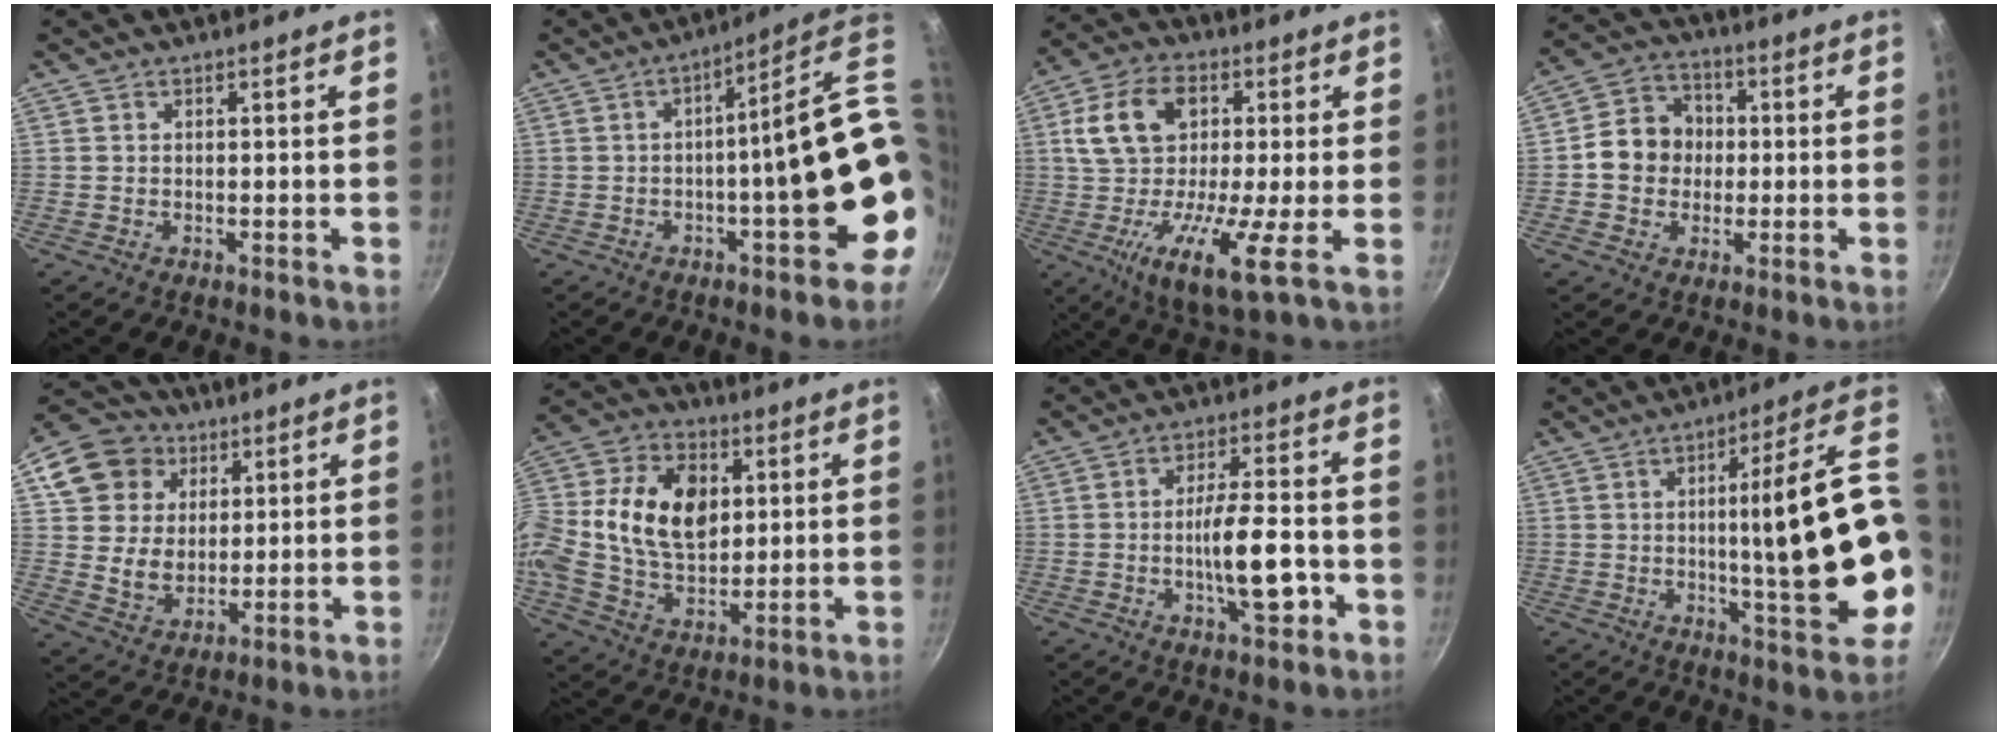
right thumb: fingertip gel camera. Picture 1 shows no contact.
{"total": 17.8, "force": [-1.6, 3.7, 17.3], "torque": [-0.192, 0.028, -0.014]}
{"total": 16.6, "force": [-0.2, 7.1, 15.0], "torque": [-0.255, 0.007, -0.024]}
{"total": 9.7, "force": [-0.1, 8.5, 4.7], "torque": [-0.047, 0.019, -0.020]}
{"total": 14.6, "force": [5.5, 12.0, 6.2], "torque": [-0.083, -0.005, 0.097]}
{"total": 20.8, "force": [3.0, 14.2, 14.9], "torque": [-0.271, 0.019, 0.045]}
{"total": 10.5, "force": [-3.0, 3.4, 9.5], "torque": [-0.142, 0.022, -0.049]}
{"total": 22.6, "force": [-1.0, 5.5, 22.0], "torque": [-0.290, 0.011, -0.006]}